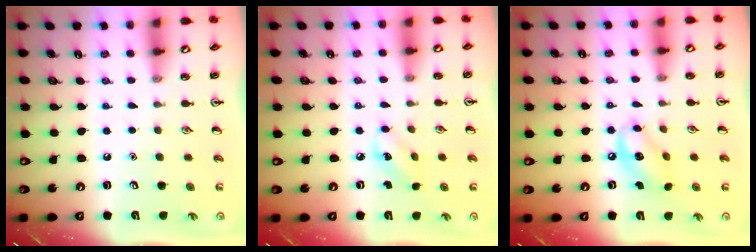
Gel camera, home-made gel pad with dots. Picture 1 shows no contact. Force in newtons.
{"total": 3.5, "press": 3.3, "slide": 1.2}
{"total": 8.1, "press": 8.0, "slide": 1.6}